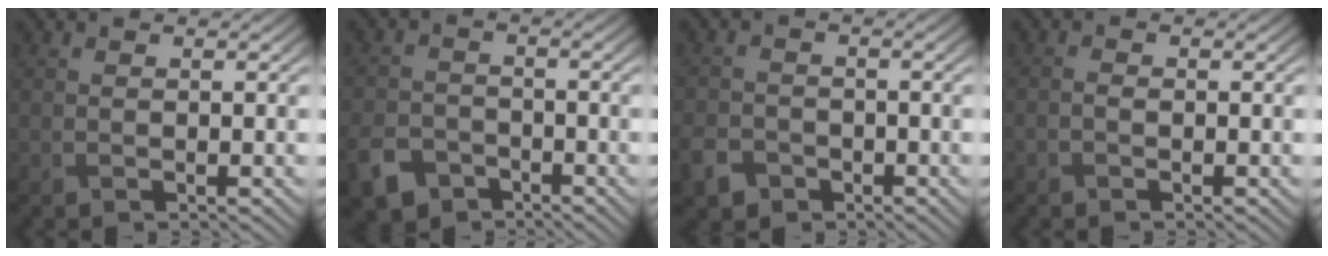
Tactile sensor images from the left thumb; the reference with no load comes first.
{"total": 5.5, "force": [-3.7, 3.5, 2.1], "torque": [-0.054, -0.012, -0.075]}
{"total": 4.2, "force": [-2.5, 3.0, 1.5], "torque": [-0.043, -0.010, -0.053]}
{"total": 1.0, "force": [-0.5, 0.6, 0.6], "torque": [-0.015, 0.002, -0.012]}